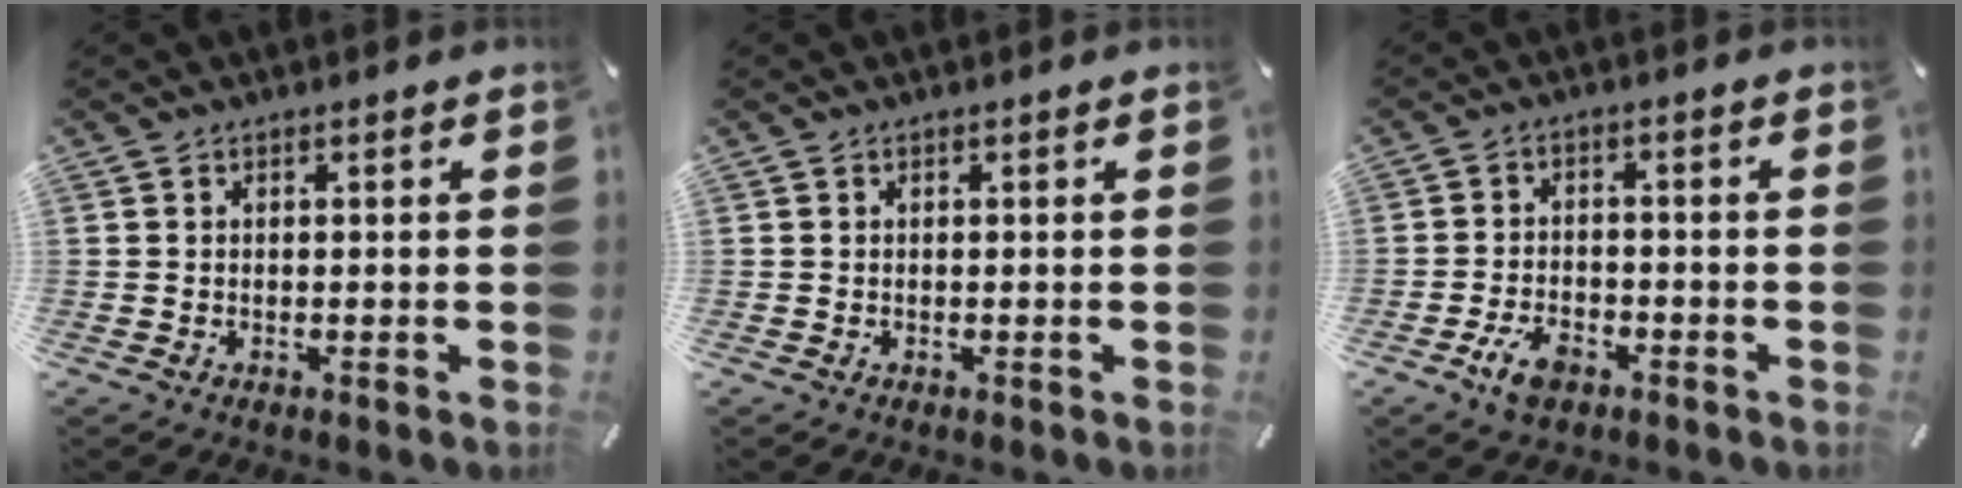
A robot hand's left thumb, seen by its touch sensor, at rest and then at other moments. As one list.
[{"total": 0.0}, {"total": 6.0, "force": [-3.4, 3.3, 3.6], "torque": [-0.081, 0.015, -0.066]}]